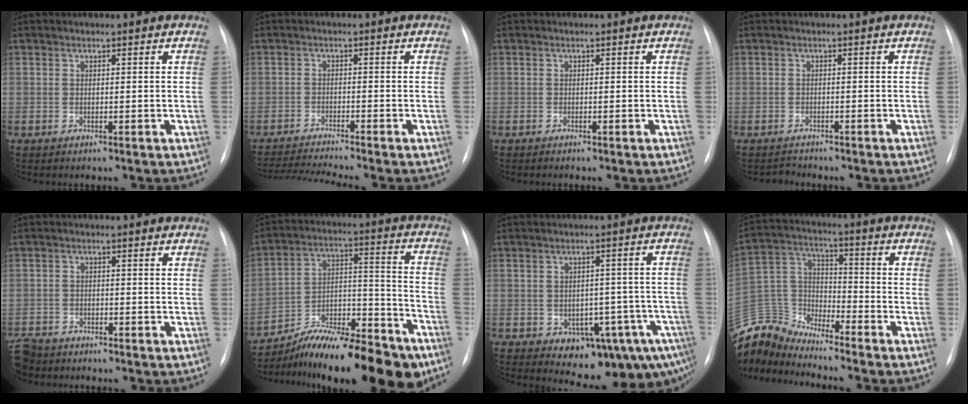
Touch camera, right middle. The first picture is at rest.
{"total": 6.5, "force": [-5.9, -1.9, 2.1], "torque": [-0.035, -0.017, -0.103]}
{"total": 0.0}
{"total": 1.1, "force": [-1.0, 0.1, -0.5], "torque": [0.009, -0.007, -0.015]}
{"total": 6.3, "force": [-5.4, 3.1, 1.1], "torque": [-0.032, -0.009, -0.099]}
{"total": 19.4, "force": [-15.4, 4.0, 11.2], "torque": [-0.136, 0.036, -0.251]}
{"total": 12.6, "force": [-6.8, 5.8, 8.9], "torque": [-0.082, 0.025, -0.082]}
{"total": 12.8, "force": [-12.6, 2.0, 0.7], "torque": [-0.030, 0.057, -0.248]}